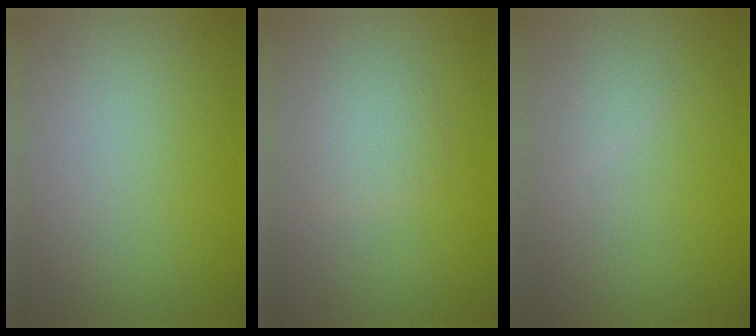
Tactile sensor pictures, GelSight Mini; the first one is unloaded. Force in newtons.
{"total": 1.7, "press": 1.7, "slide": 0.1}
{"total": 0.7, "press": 0.7, "slide": 0.0}